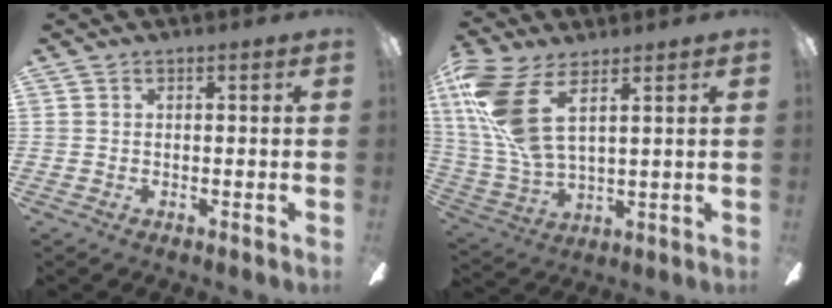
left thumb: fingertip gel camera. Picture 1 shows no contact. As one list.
[{"total": 15.4, "force": [7.4, 6.4, 11.8], "torque": [-0.273, -0.034, 0.134]}]